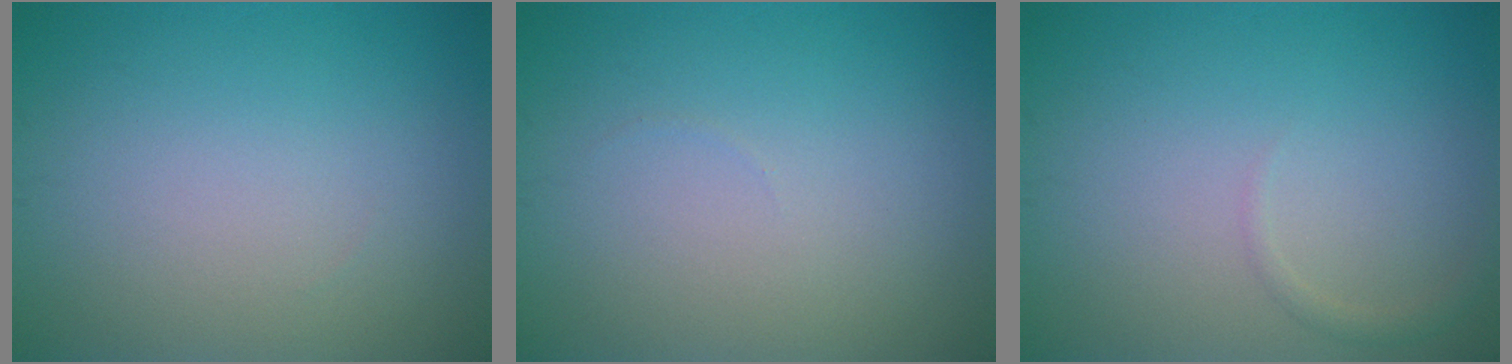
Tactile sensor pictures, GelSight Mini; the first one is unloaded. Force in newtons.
{"total": 0.0}
{"total": 0.8, "press": 0.8, "slide": 0.1}